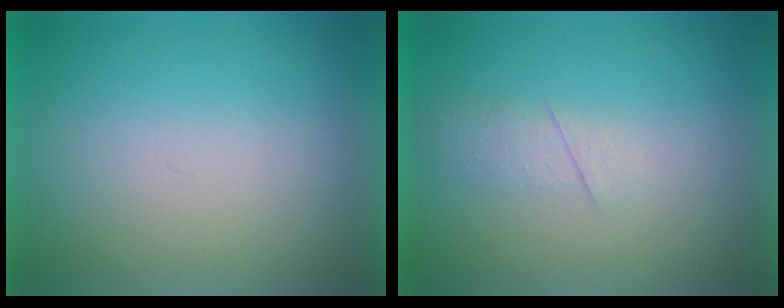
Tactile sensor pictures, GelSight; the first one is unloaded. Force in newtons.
{"total": 2.1}